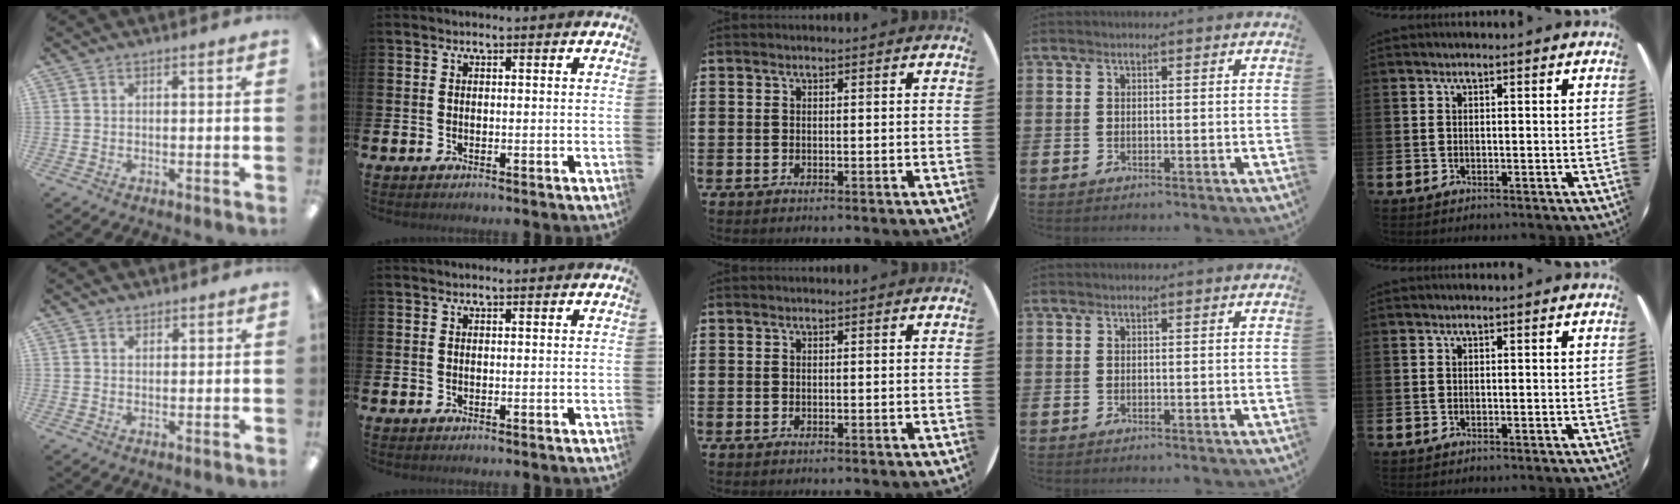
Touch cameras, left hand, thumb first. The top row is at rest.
{"thumb": {"total": 1.8, "force": [1.4, 1.0, -0.1], "torque": [0.010, -0.004, 0.025]}}